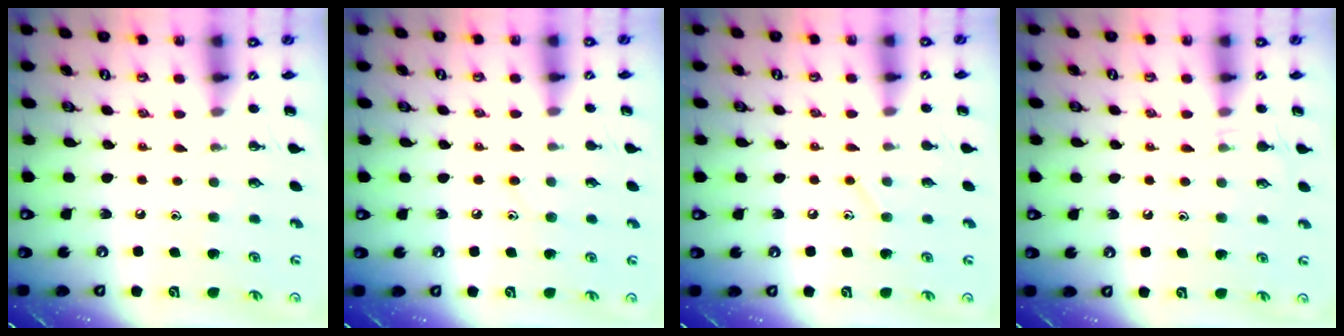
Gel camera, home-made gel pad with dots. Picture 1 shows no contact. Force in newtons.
{"total": 7.0, "press": 6.6, "slide": 2.3}
{"total": 4.2, "press": 4.1, "slide": 1.1}
{"total": 4.3, "press": 3.9, "slide": 1.7}